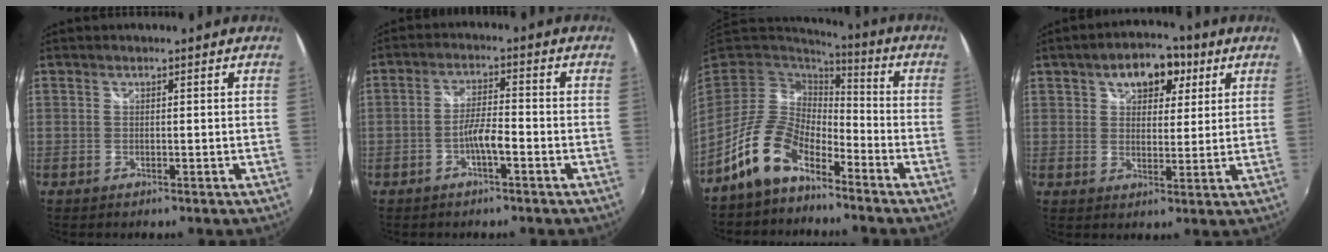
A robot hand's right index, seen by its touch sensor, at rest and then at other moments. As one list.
[{"total": 4.3, "force": [-2.2, 0.6, 3.6], "torque": [-0.073, 0.006, -0.040]}, {"total": 11.6, "force": [-7.6, 5.4, 6.9], "torque": [-0.137, 0.010, -0.147]}, {"total": 9.6, "force": [4.6, 5.8, 6.1], "torque": [-0.094, 0.027, 0.070]}]